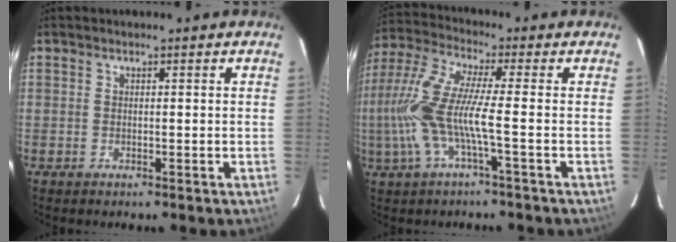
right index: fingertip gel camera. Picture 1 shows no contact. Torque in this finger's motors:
{"motor_torque": [1.46, -0.57, 1.00, 0.21]}